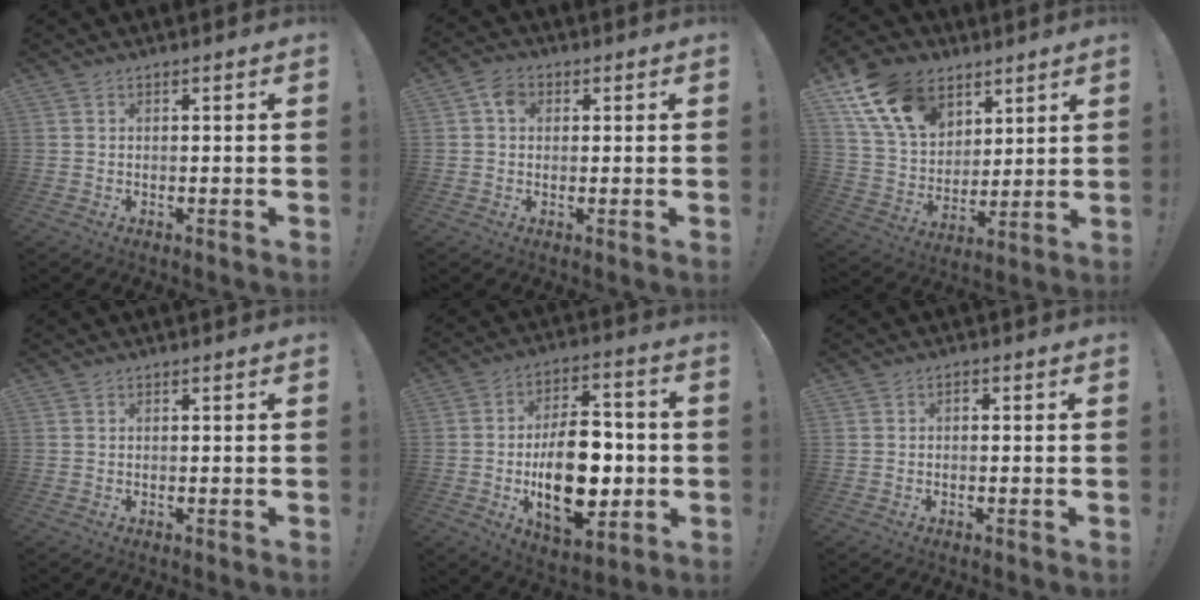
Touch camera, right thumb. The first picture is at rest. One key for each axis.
{"total": 4.4, "fx": 0.9, "fy": 3.5, "fz": 2.6, "tx": -0.039, "ty": 0.006, "tz": 0.016}
{"total": 17.4, "fx": 9.4, "fy": 11.9, "fz": 8.5, "tx": -0.164, "ty": -0.041, "tz": 0.182}
{"total": 0.0}
{"total": 21.0, "fx": -2.8, "fy": 12.3, "fz": 16.8, "tx": -0.276, "ty": 0.009, "tz": -0.038}
{"total": 0.9, "fx": -0.5, "fy": 0.6, "fz": 0.4, "tx": -0.013, "ty": 0.006, "tz": -0.010}